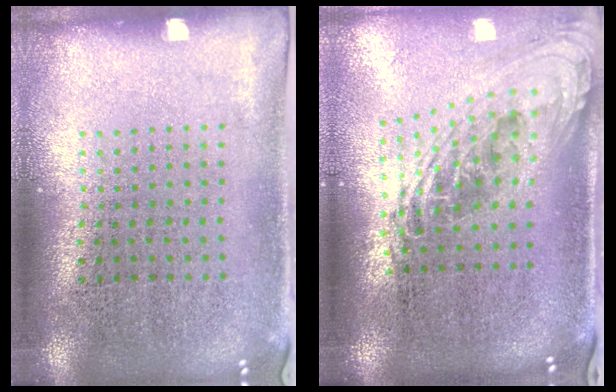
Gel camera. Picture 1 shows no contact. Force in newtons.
{"total": 2.3, "press": 1.6, "slide": 1.6}